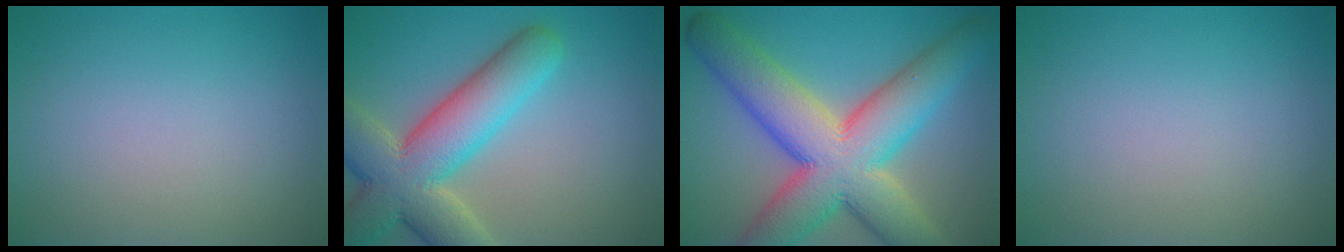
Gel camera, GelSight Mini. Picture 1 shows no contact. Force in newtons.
{"total": 9.9, "press": 9.9, "slide": 0.8}
{"total": 13.4, "press": 13.3, "slide": 0.8}
{"total": 0.0}